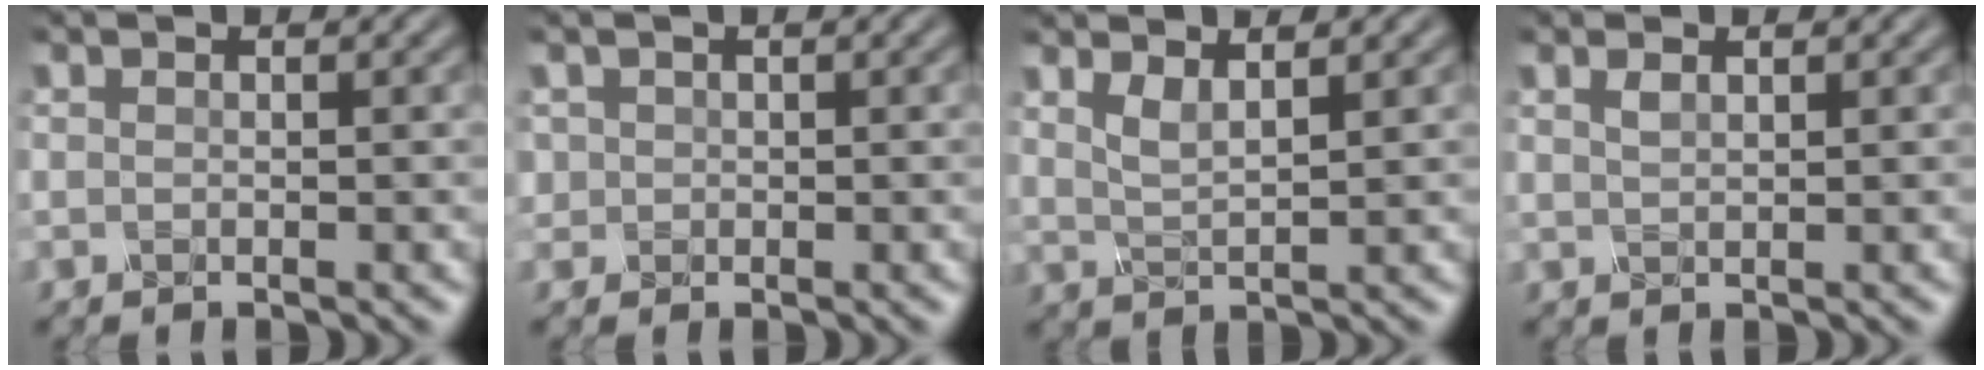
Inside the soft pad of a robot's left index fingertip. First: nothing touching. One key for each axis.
{"total": 1.0, "fx": 0.1, "fy": 1.0, "fz": 0.0, "tx": -0.003, "ty": -0.001, "tz": 0.002}
{"total": 2.2, "fx": 1.2, "fy": 0.6, "fz": 1.8, "tx": -0.036, "ty": -0.005, "tz": 0.024}
{"total": 0.9, "fx": 0.5, "fy": 0.3, "fz": 0.7, "tx": -0.019, "ty": 0.003, "tz": 0.011}